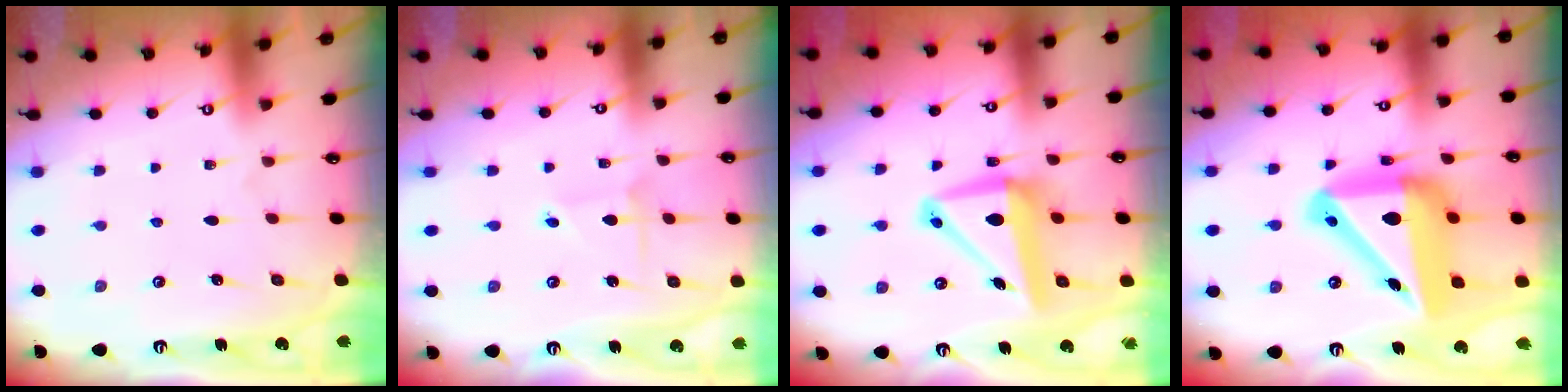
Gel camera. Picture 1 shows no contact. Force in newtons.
{"total": 2.9, "press": 2.9, "slide": 0.1}
{"total": 10.3, "press": 10.1, "slide": 2.3}
{"total": 20.5, "press": 20.4, "slide": 2.5}